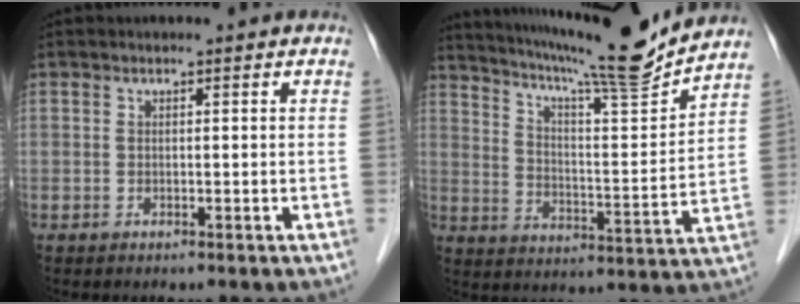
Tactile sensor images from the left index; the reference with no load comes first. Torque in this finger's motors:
{"motor_torque": [0.92, -0.93, 0.56, 0.15]}